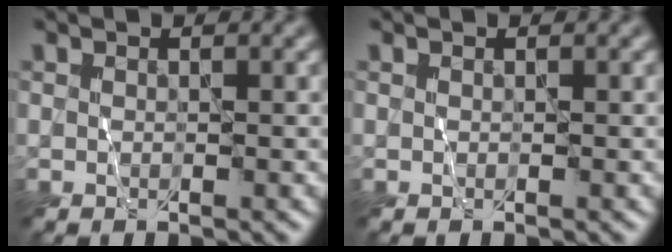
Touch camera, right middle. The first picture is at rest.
{"total": 0.0}